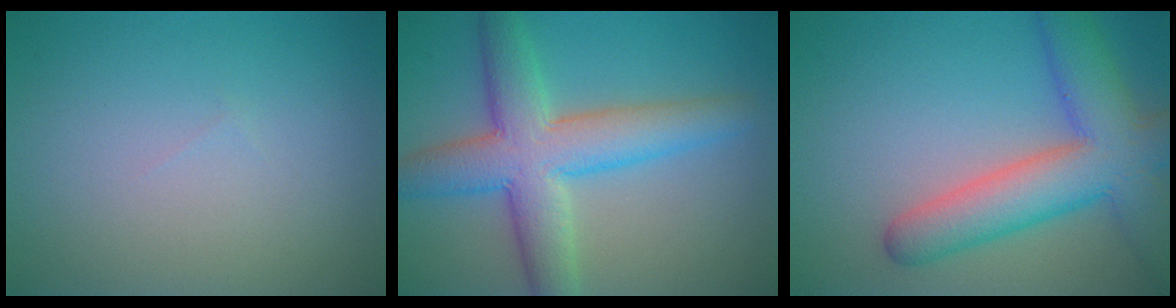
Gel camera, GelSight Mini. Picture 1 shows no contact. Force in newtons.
{"total": 7.9, "press": 7.9, "slide": 0.3}
{"total": 8.3, "press": 8.3, "slide": 0.5}